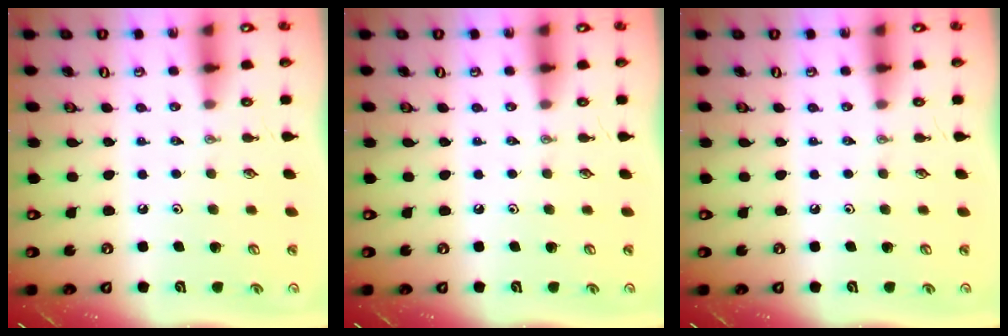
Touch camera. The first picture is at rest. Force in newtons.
{"total": 0.0}
{"total": 0.0}